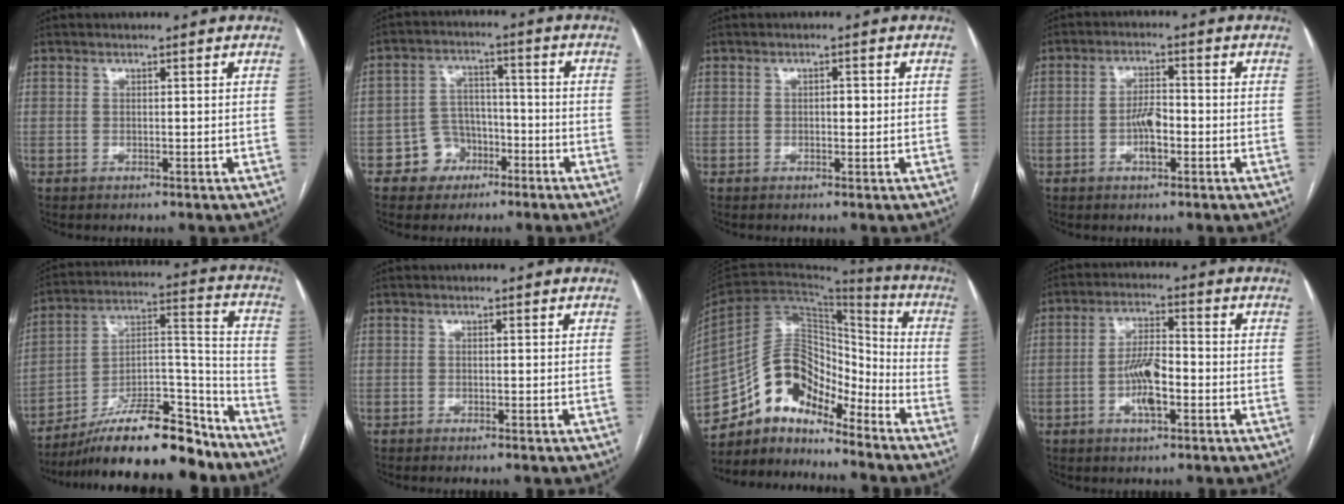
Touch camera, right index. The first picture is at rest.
{"total": 6.2, "force": [-3.2, 5.2, 1.2], "torque": [-0.017, 0.019, -0.046]}
{"total": 1.4, "force": [0.0, 0.7, 1.2], "torque": [-0.016, 0.003, 0.000]}
{"total": 4.3, "force": [-1.3, 1.5, 3.8], "torque": [-0.071, 0.006, -0.023]}
{"total": 21.6, "force": [-17.9, 4.4, 11.3], "torque": [-0.171, 0.026, -0.298]}
{"total": 0.7, "force": [-0.5, -0.1, 0.4], "torque": [-0.010, 0.000, -0.008]}
{"total": 15.2, "force": [-12.2, 6.7, 6.0], "torque": [-0.111, 0.068, -0.222]}
{"total": 6.7, "force": [-2.0, 2.0, 6.1], "torque": [-0.121, 0.007, -0.037]}